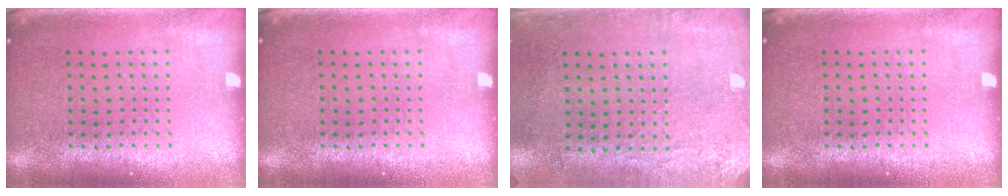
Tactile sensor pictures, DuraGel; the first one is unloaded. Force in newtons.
{"total": 0.0}
{"total": 2.8, "press": 2.3, "slide": 1.6}
{"total": 0.0}